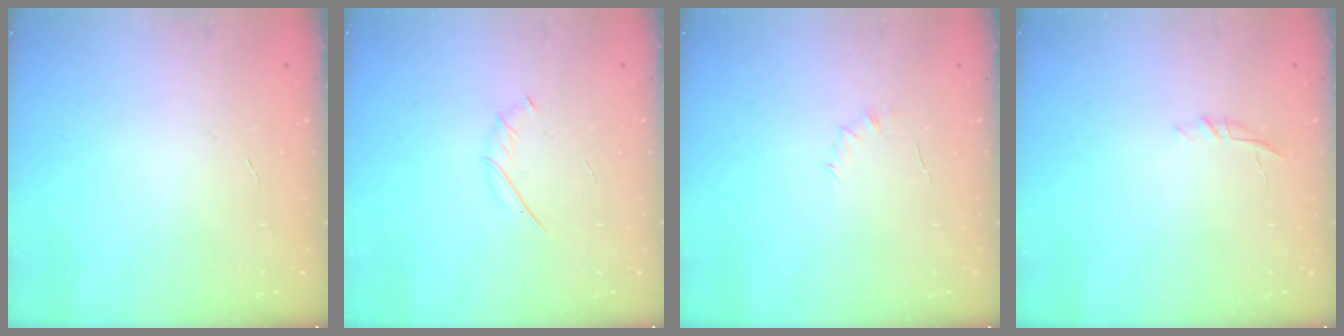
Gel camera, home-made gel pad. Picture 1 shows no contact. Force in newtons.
{"total": 1.9, "press": 1.8, "slide": 0.6}
{"total": 3.8, "press": 3.6, "slide": 1.1}
{"total": 5.6, "press": 5.4, "slide": 1.7}